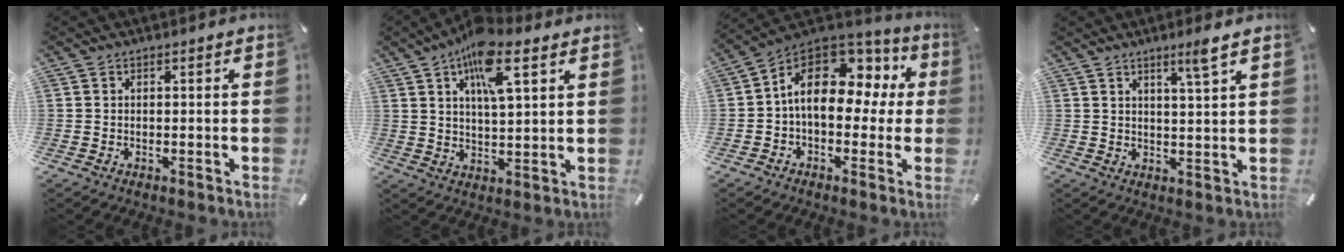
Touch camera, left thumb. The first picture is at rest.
{"total": 11.7, "force": [6.6, 3.9, 8.8], "torque": [-0.150, -0.017, 0.113]}
{"total": 15.6, "force": [3.7, 10.0, 11.3], "torque": [-0.187, -0.011, 0.066]}
{"total": 5.2, "force": [3.6, -0.4, 3.8], "torque": [-0.065, -0.017, 0.055]}